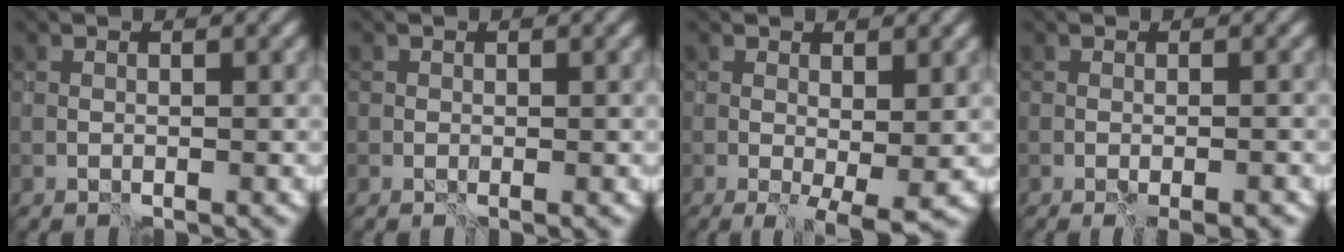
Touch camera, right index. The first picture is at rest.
{"total": 0.7, "force": [-0.1, -0.4, -0.6], "torque": [0.018, -0.002, -0.003]}
{"total": 3.3, "force": [-0.5, 0.9, 3.1], "torque": [-0.047, -0.010, -0.006]}
{"total": 1.8, "force": [-1.1, 0.3, 1.5], "torque": [-0.013, -0.008, -0.004]}